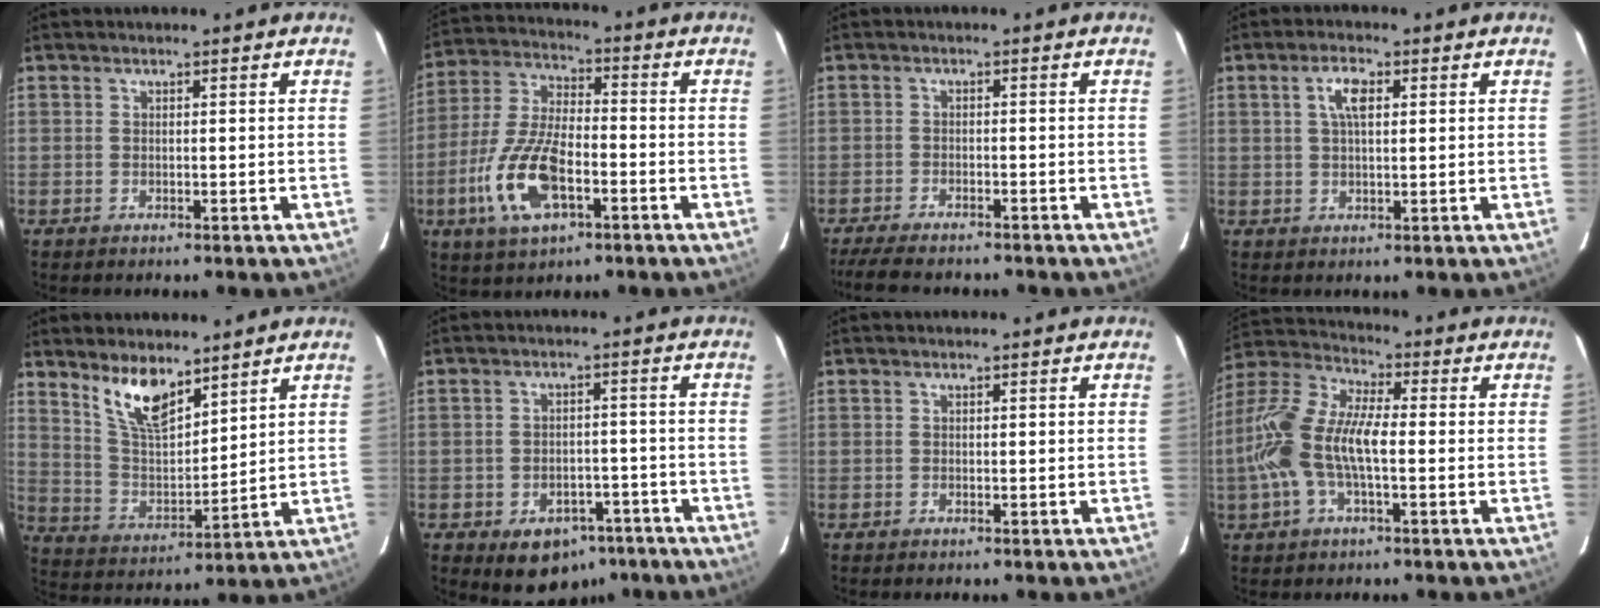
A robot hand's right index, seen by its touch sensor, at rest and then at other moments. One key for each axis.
{"total": 14.4, "fx": -5.4, "fy": 6.2, "fz": 11.9, "tx": -0.258, "ty": -0.004, "tz": -0.100}
{"total": 7.8, "fx": -6.8, "fy": 1.8, "fz": 3.4, "tx": -0.089, "ty": -0.021, "tz": -0.116}
{"total": 4.2, "fx": 1.3, "fy": 1.6, "fz": 3.6, "tx": -0.068, "ty": 0.010, "tz": 0.024}
{"total": 10.4, "fx": 7.4, "fy": 3.6, "fz": 6.3, "tx": -0.118, "ty": 0.000, "tz": 0.152}
{"total": 9.7, "fx": -6.0, "fy": 6.7, "fz": 3.7, "tx": -0.070, "ty": 0.025, "tz": -0.057}
{"total": 0.0}
{"total": 14.0, "fx": -2.0, "fy": 5.3, "fz": 12.8, "tx": -0.267, "ty": 0.010, "tz": -0.044}